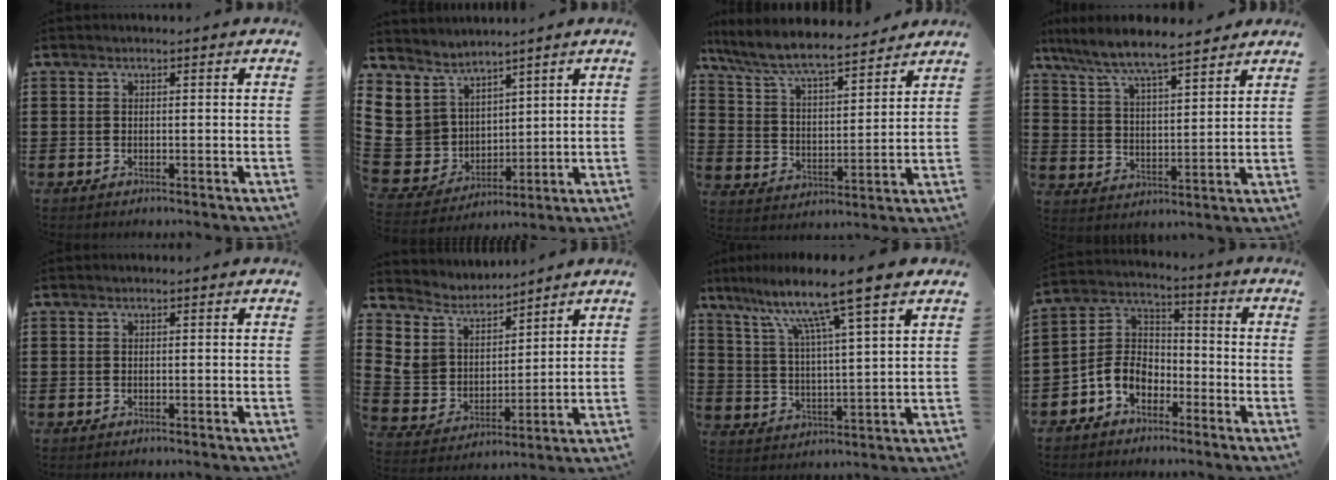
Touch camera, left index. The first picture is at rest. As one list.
[{"total": 8.4, "force": [3.8, 7.5, 0.9], "torque": [-0.085, -0.029, 0.080]}, {"total": 7.2, "force": [6.6, 0.7, 2.9], "torque": [-0.085, -0.039, 0.110]}, {"total": 6.5, "force": [6.0, 0.5, 2.6], "torque": [-0.078, -0.031, 0.101]}, {"total": 0.0}, {"total": 6.0, "force": [4.5, 3.9, 0.6], "torque": [-0.050, -0.032, 0.083]}, {"total": 10.5, "force": [7.8, 0.0, 7.0], "torque": [-0.154, -0.038, 0.124]}, {"total": 6.2, "force": [-3.6, 4.3, 2.6], "torque": [-0.082, 0.002, -0.081]}]